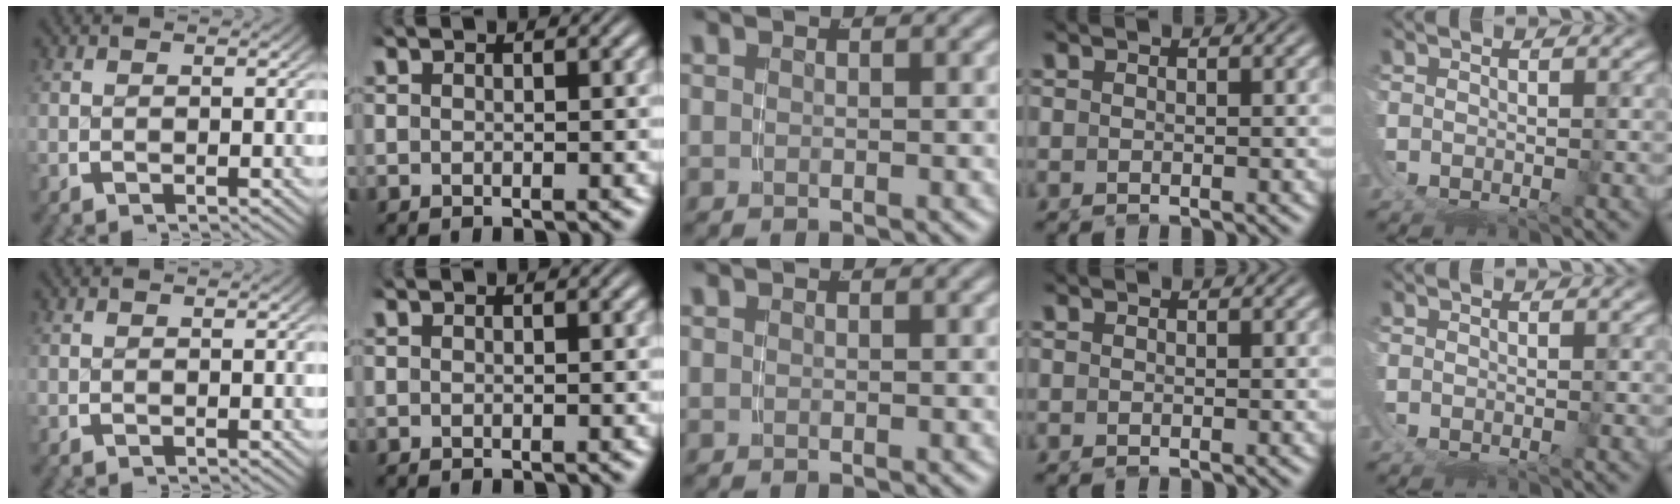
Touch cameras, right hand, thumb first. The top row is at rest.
{}